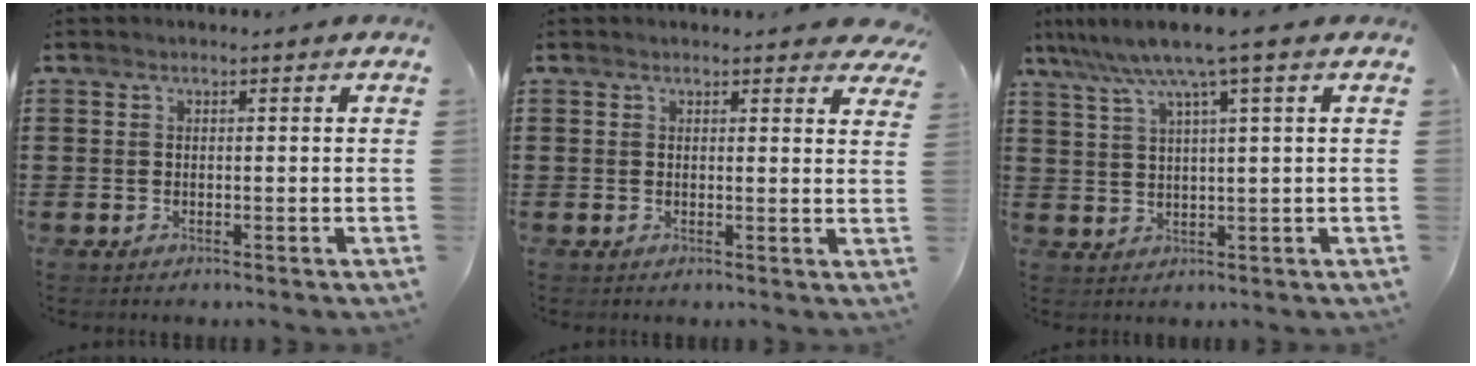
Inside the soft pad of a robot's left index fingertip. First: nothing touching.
{"total": 2.1, "force": [1.9, 0.5, 0.6], "torque": [-0.010, -0.001, 0.035]}
{"total": 6.6, "force": [3.8, -0.1, 5.4], "torque": [-0.116, -0.010, 0.062]}